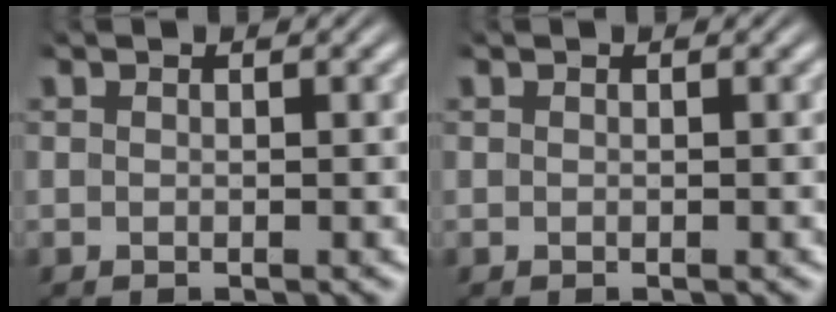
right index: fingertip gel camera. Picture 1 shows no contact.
{"total": 0.0}